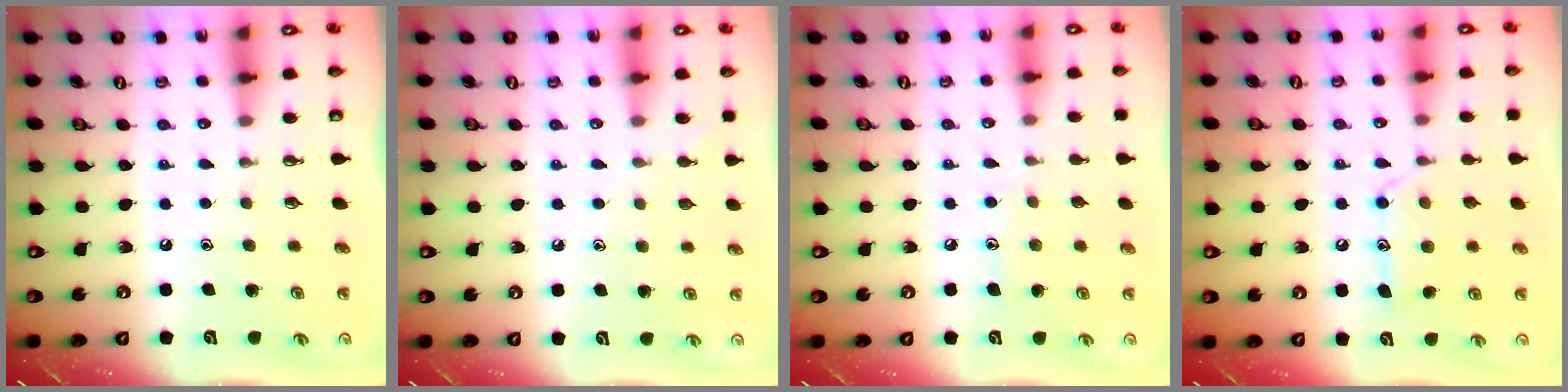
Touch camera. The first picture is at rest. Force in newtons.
{"total": 4.3, "press": 4.3, "slide": 0.5}
{"total": 6.2, "press": 6.2, "slide": 0.6}
{"total": 13.1, "press": 13.1, "slide": 1.0}